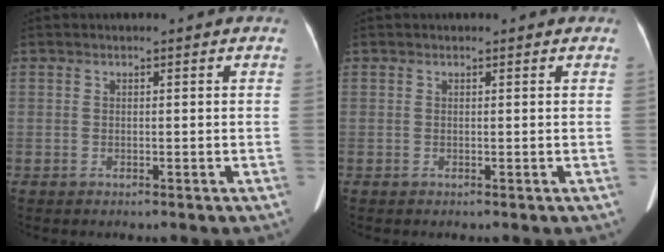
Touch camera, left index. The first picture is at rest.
{"total": 0.6, "force": [0.6, 0.2, 0.1], "torque": [-0.008, 0.004, 0.007]}